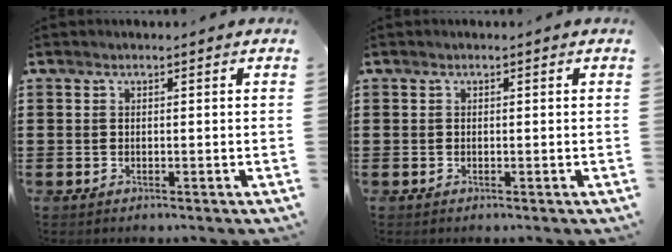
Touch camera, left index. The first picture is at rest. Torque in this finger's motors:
{"motor_torque": [0.02, -0.02, 0.04, -0.01]}